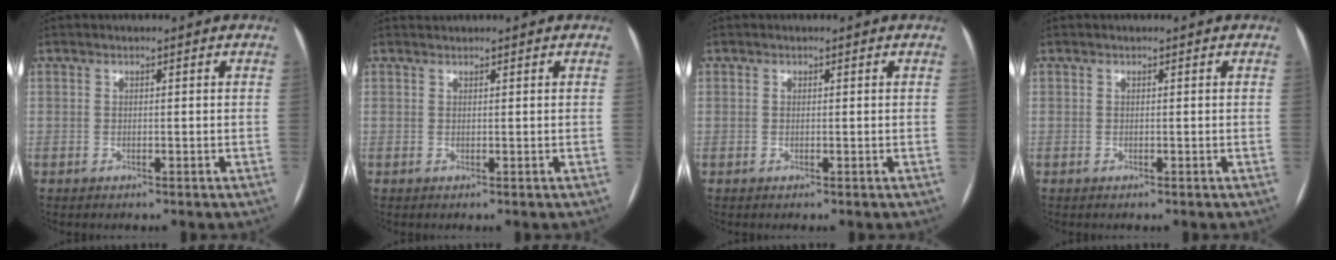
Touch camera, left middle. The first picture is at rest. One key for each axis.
{"total": 0.7, "fx": 0.7, "fy": 0.0, "fz": -0.2, "tx": -0.003, "ty": 0.012, "tz": 0.015}
{"total": 0.0}
{"total": 0.0}